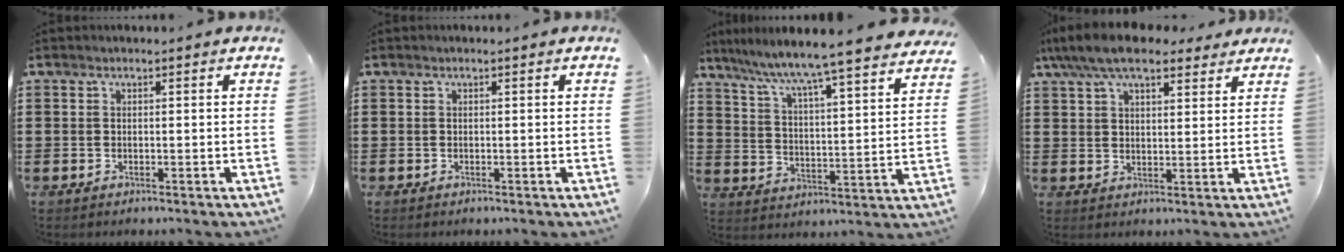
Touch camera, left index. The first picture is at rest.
{"total": 0.0}
{"total": 6.5, "force": [5.9, -0.9, 2.6], "torque": [-0.077, -0.052, 0.092]}
{"total": 8.5, "force": [6.9, 2.4, 4.3], "torque": [-0.103, -0.008, 0.128]}